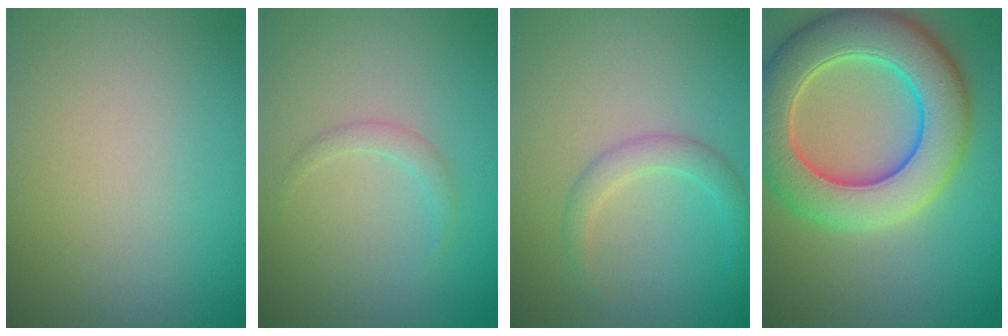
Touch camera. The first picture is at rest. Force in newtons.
{"total": 1.1, "press": 1.1, "slide": 0.1}
{"total": 1.9, "press": 1.9, "slide": 0.1}
{"total": 10.2, "press": 10.2, "slide": 0.7}